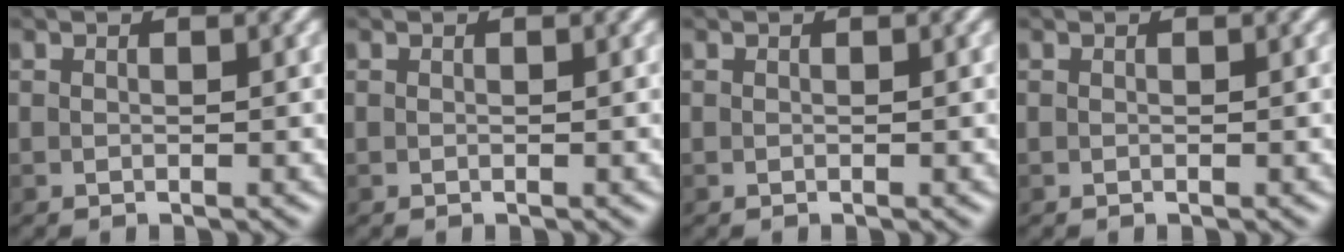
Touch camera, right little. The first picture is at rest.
{"total": 0.0}
{"total": 0.0}
{"total": 0.0}